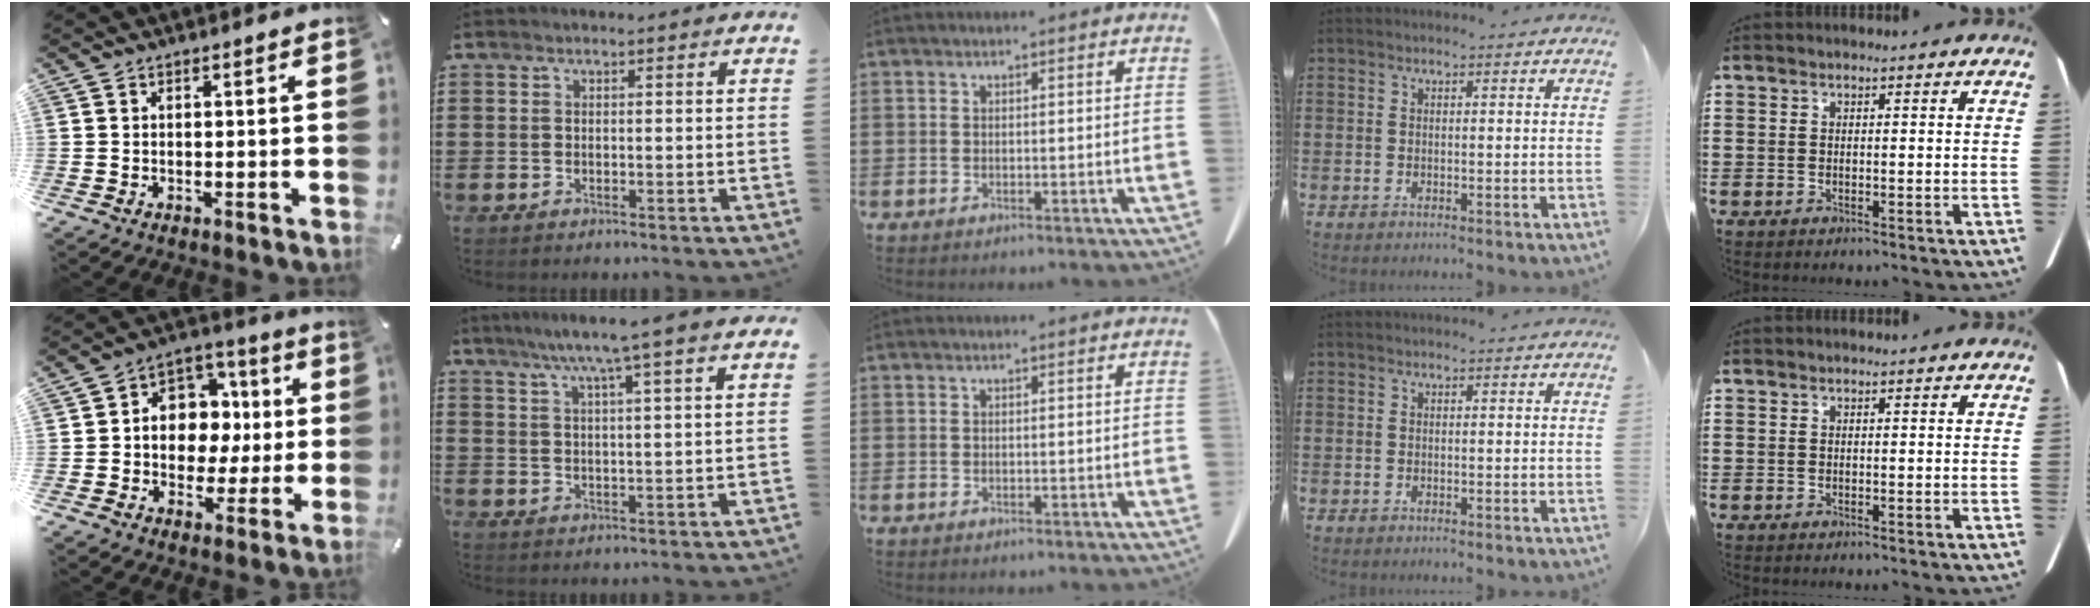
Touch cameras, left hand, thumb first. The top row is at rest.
{"thumb": {"total": 11.1, "force": [-0.4, 10.1, 4.5], "torque": [-0.067, 0.011, 0.003]}, "index": {"total": 6.3, "force": [4.6, -0.8, 4.2], "torque": [-0.093, -0.010, 0.077]}}